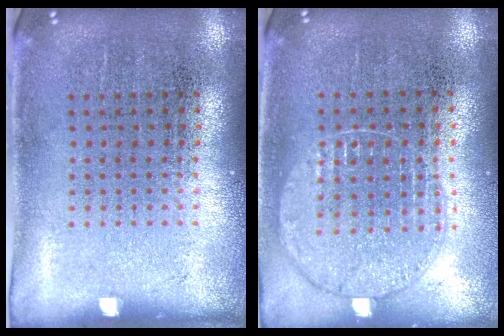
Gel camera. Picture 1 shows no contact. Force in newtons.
{"total": 1.0, "press": 0.9, "slide": 0.2}